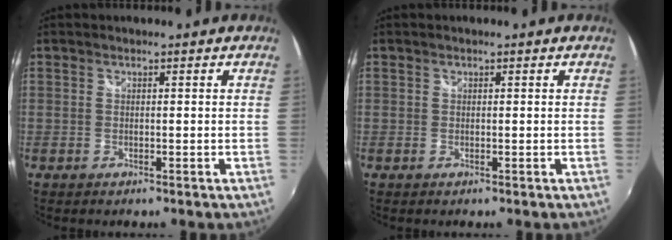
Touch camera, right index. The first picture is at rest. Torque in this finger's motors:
{"motor_torque": [0.13, 0.06, 0.03, 0.01]}